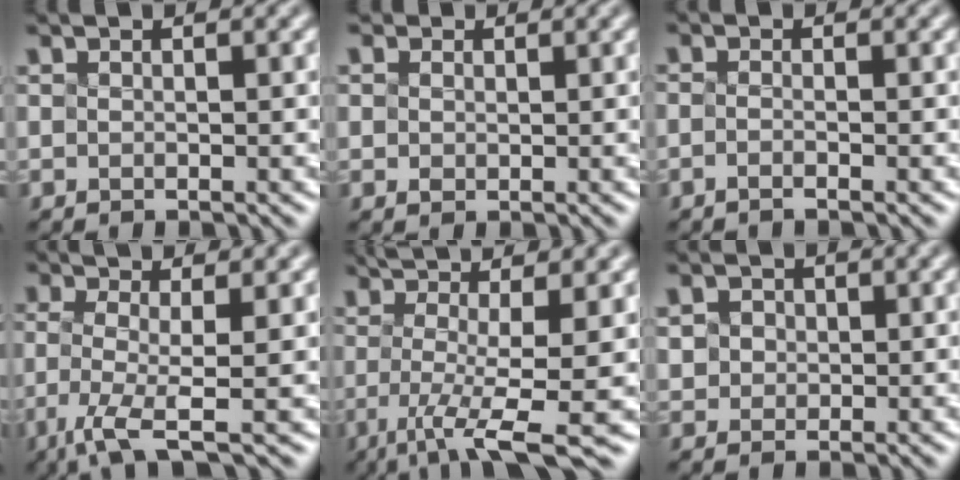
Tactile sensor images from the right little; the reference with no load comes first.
{"total": 1.5, "force": [-0.1, -0.2, -1.5], "torque": [0.003, -0.015, 0.031]}
{"total": 2.2, "force": [-1.7, -1.0, -1.0], "torque": [0.005, -0.018, -0.007]}
{"total": 3.7, "force": [-2.6, -0.5, 2.5], "torque": [-0.069, -0.023, -0.026]}
{"total": 6.6, "force": [-1.3, 0.3, 6.4], "torque": [-0.102, -0.010, 0.002]}
{"total": 1.3, "force": [-0.5, 0.3, -1.1], "torque": [-0.006, 0.001, 0.022]}